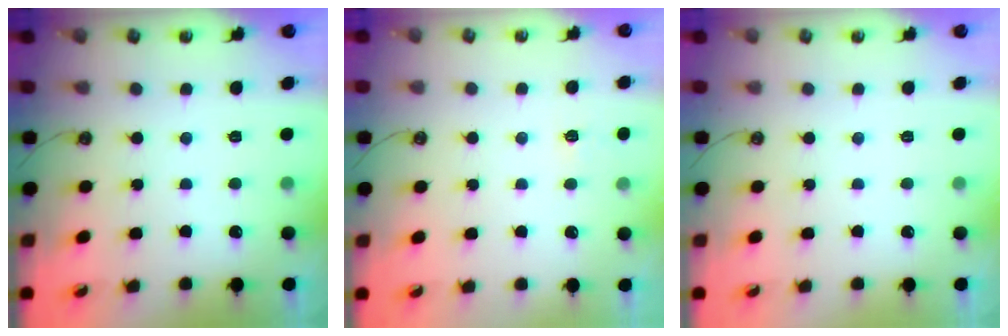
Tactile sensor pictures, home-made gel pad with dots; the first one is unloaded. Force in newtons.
{"total": 2.5, "press": 2.4, "slide": 0.4}
{"total": 0.0}